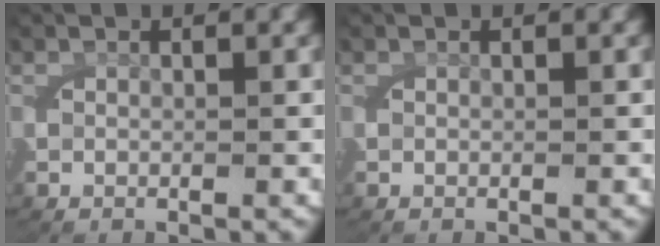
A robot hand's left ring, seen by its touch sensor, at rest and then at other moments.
{"total": 0.0}